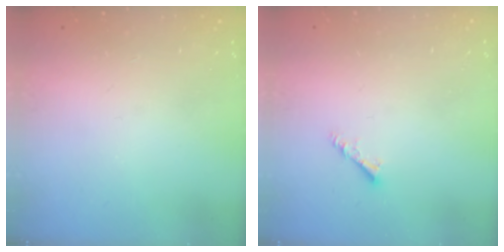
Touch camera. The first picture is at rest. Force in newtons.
{"total": 3.0, "press": 2.9, "slide": 0.6}